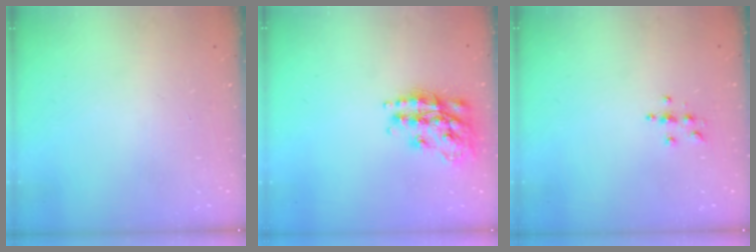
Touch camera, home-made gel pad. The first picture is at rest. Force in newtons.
{"total": 18.8, "press": 18.7, "slide": 1.2}
{"total": 4.6, "press": 4.5, "slide": 0.5}